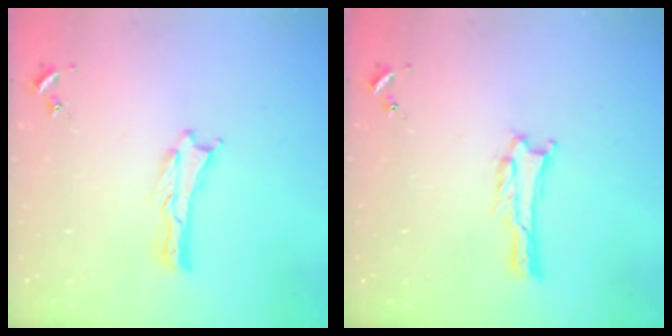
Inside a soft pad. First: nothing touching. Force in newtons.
{"total": 0.9, "press": 0.9, "slide": 0.1}